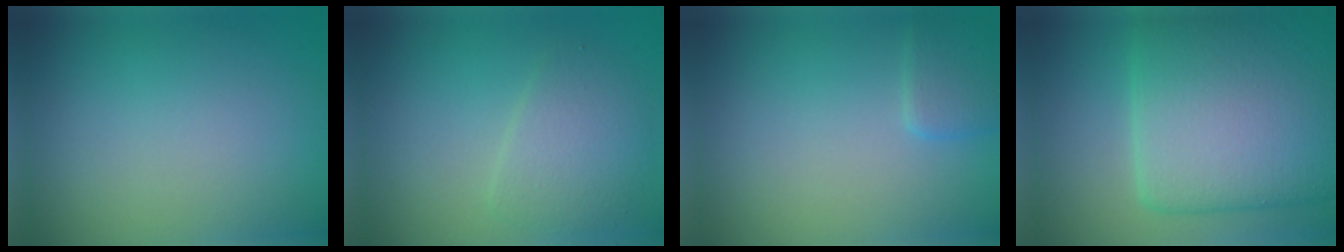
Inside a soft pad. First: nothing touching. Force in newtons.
{"total": 3.4, "press": 3.4, "slide": 0.1}
{"total": 1.8, "press": 1.8, "slide": 0.1}
{"total": 13.1, "press": 13.1, "slide": 0.4}